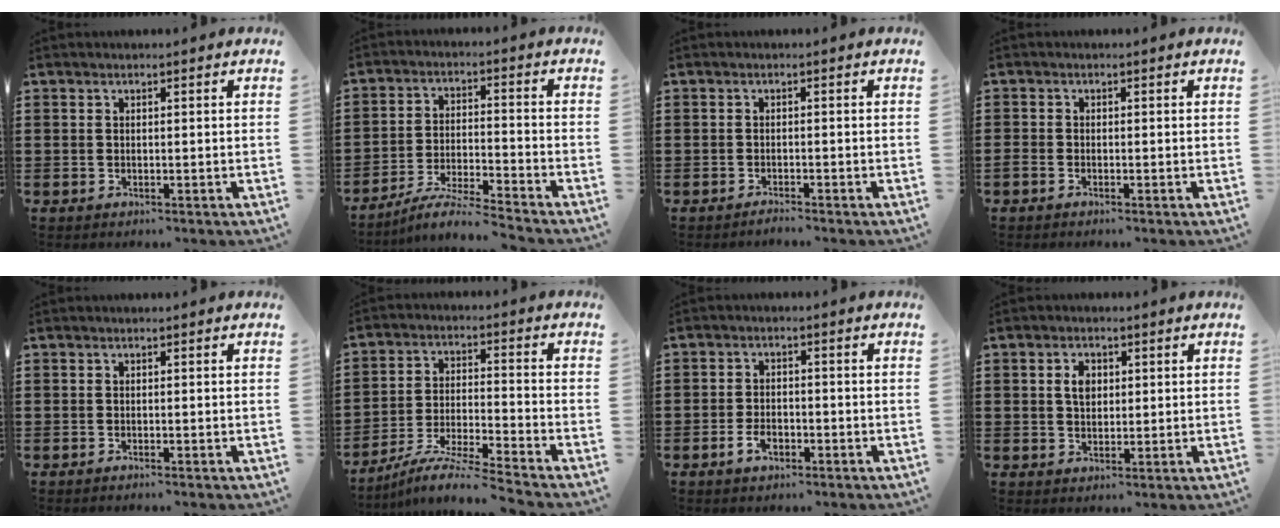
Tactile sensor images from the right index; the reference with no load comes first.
{"total": 6.2, "force": [-5.9, -0.5, 2.0], "torque": [-0.045, -0.013, -0.116]}
{"total": 1.3, "force": [-1.3, -0.2, 0.1], "torque": [-0.004, -0.001, -0.026]}
{"total": 1.0, "force": [-1.0, 0.1, 0.2], "torque": [-0.007, -0.002, -0.019]}
{"total": 0.6, "force": [-0.6, -0.2, 0.1], "torque": [-0.003, -0.004, -0.012]}
{"total": 7.2, "force": [-6.7, -0.9, 2.5], "torque": [-0.055, -0.016, -0.135]}
{"total": 3.3, "force": [-1.8, 1.7, 2.2], "torque": [-0.047, -0.001, -0.037]}
{"total": 3.2, "force": [0.6, 2.1, 2.3], "torque": [-0.051, 0.011, 0.010]}